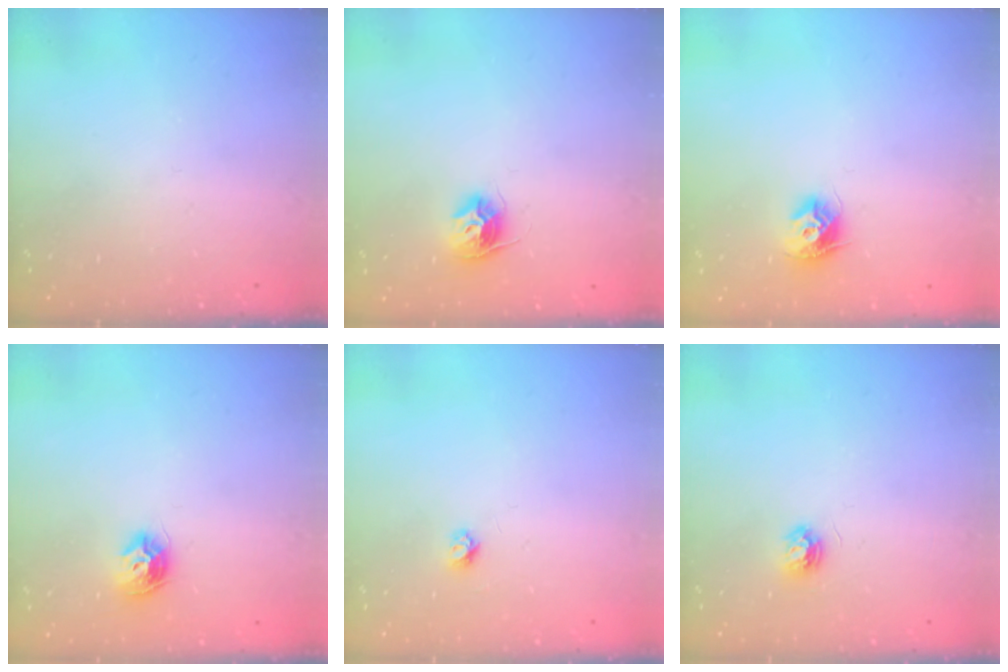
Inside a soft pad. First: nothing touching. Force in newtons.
{"total": 9.6, "press": 9.6, "slide": 0.6}
{"total": 9.1, "press": 9.1, "slide": 0.3}
{"total": 8.8, "press": 8.8, "slide": 0.2}
{"total": 3.4, "press": 3.4, "slide": 0.4}
{"total": 3.7, "press": 3.7, "slide": 0.4}